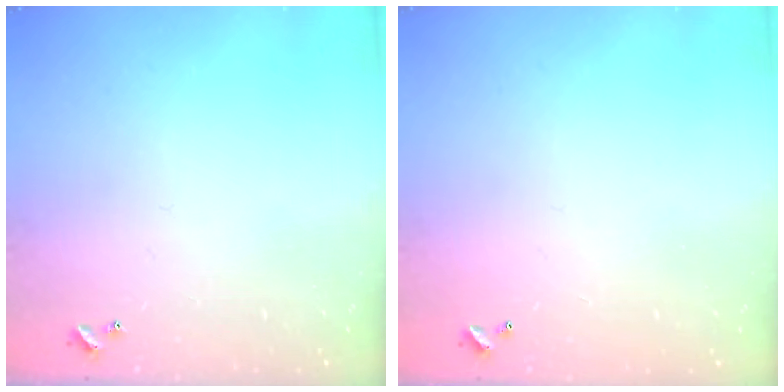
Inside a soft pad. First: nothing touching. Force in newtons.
{"total": 2.8, "press": 2.8, "slide": 0.1}